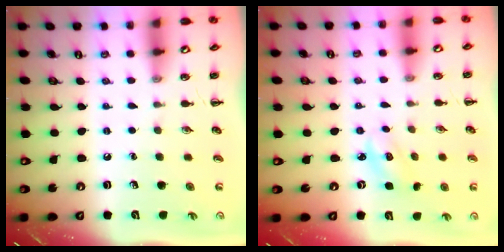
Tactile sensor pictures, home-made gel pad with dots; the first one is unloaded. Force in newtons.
{"total": 2.8, "press": 2.8, "slide": 0.7}